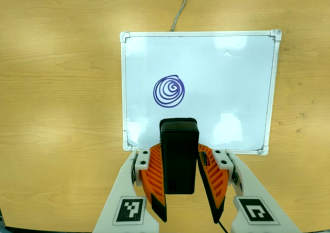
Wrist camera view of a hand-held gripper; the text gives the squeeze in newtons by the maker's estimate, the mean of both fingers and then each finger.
{"total": 5.9, "left": 5.1, "right": 6.7}